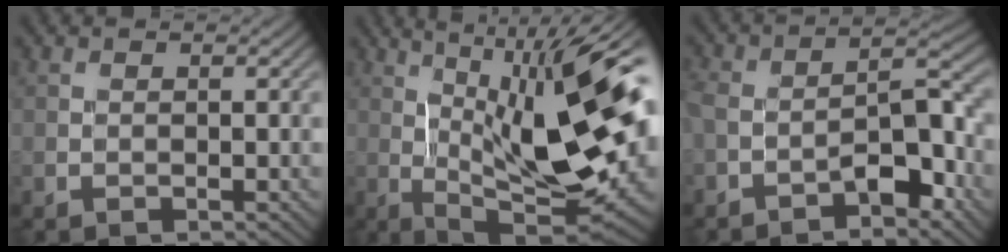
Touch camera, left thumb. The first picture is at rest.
{"total": 17.4, "force": [2.0, 5.8, 16.2], "torque": [-0.262, 0.020, 0.044]}
{"total": 7.7, "force": [-4.6, 3.0, 5.4], "torque": [-0.084, 0.009, -0.084]}